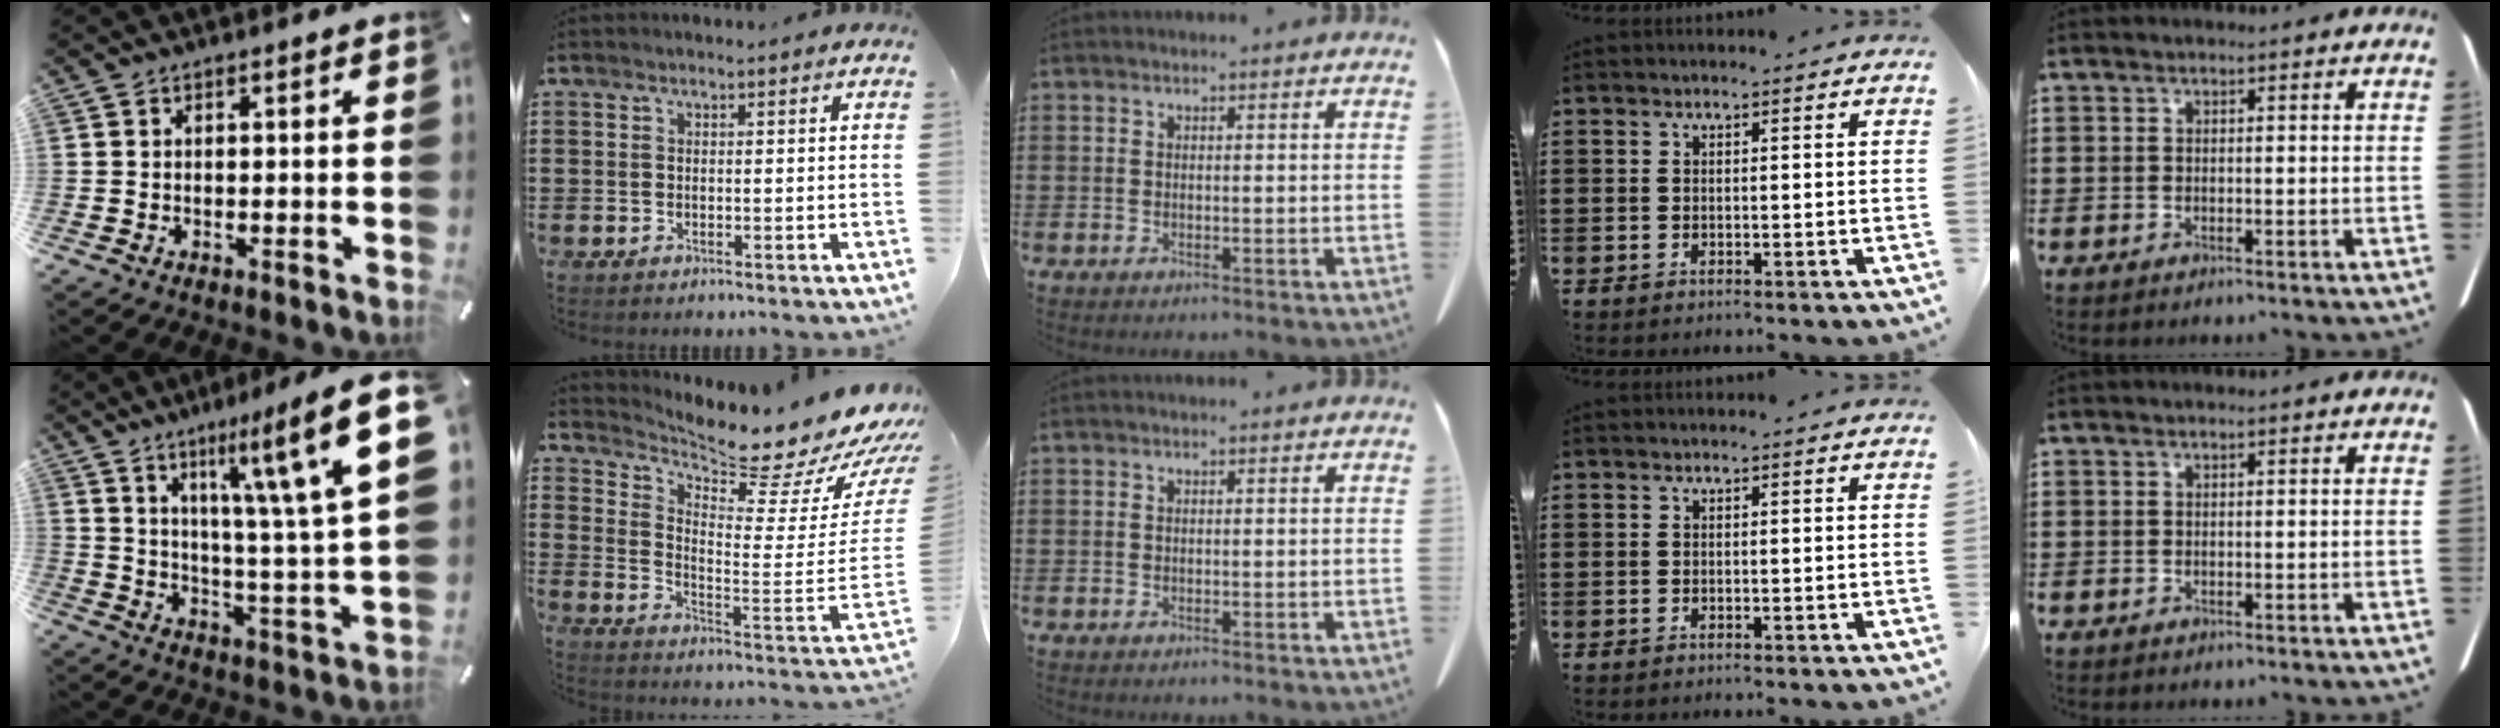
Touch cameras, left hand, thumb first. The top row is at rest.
{"thumb": {"total": 20.7, "force": [10.8, 3.8, 17.2], "torque": [-0.252, -0.063, 0.156]}, "index": {"total": 8.8, "force": [8.2, 0.8, 3.0], "torque": [-0.059, -0.090, 0.129]}}